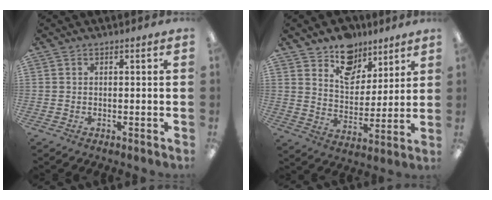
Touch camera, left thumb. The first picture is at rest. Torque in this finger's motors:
{"motor_torque": [0.28, 0.37, -0.10, -0.32, 0.08]}